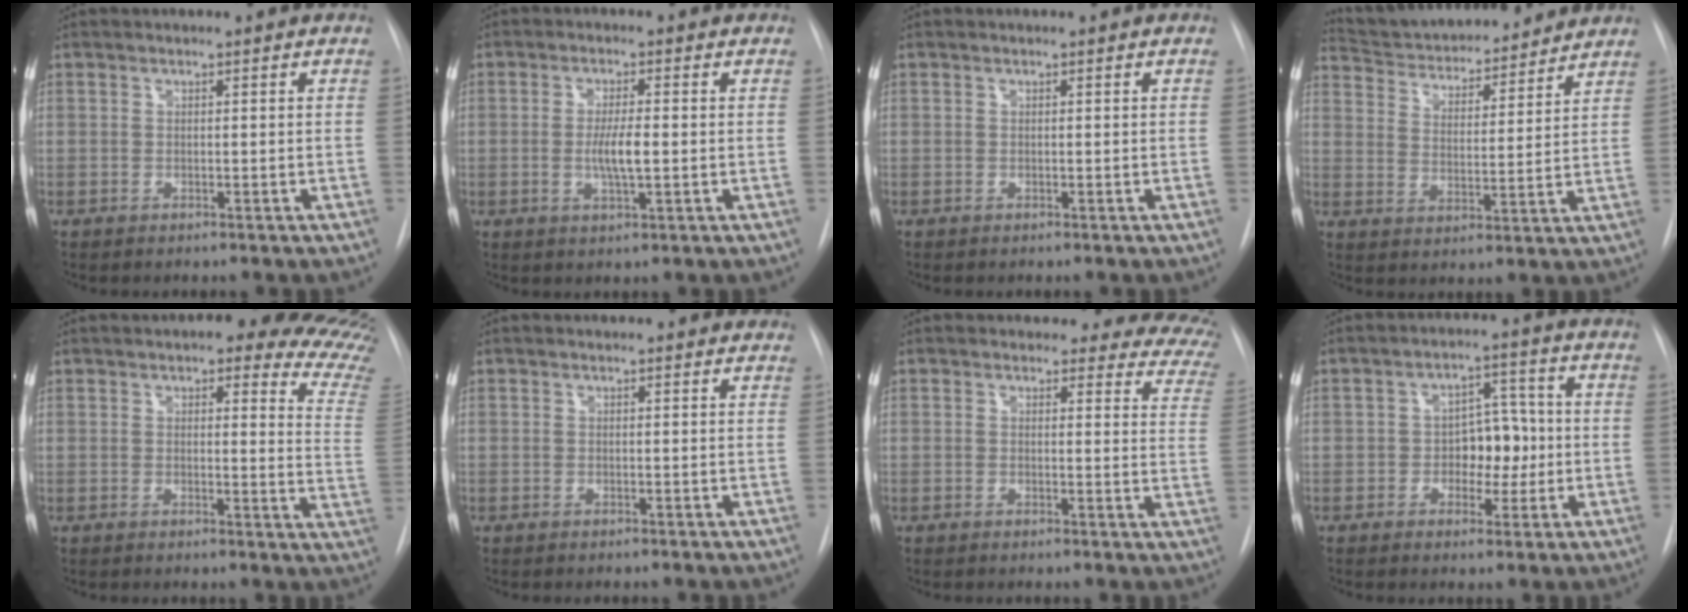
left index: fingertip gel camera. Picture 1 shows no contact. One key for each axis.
{"total": 4.3, "fx": -1.4, "fy": 0.5, "fz": 4.0, "tx": -0.077, "ty": -0.011, "tz": -0.022}
{"total": 0.0}
{"total": 16.1, "fx": 15.0, "fy": 3.3, "fz": 4.9, "tx": -0.076, "ty": 0.006, "tz": 0.226}
{"total": 15.1, "fx": 13.2, "fy": 2.9, "fz": 6.5, "tx": -0.048, "ty": -0.088, "tz": 0.111}
{"total": 2.9, "fx": 2.5, "fy": 1.2, "fz": 0.9, "tx": -0.008, "ty": 0.009, "tz": 0.014}
{"total": 12.6, "fx": 11.2, "fy": 4.9, "fz": 3.0, "tx": 0.012, "ty": -0.061, "tz": 0.075}
{"total": 6.5, "fx": -1.7, "fy": 4.0, "fz": 4.8, "tx": -0.062, "ty": 0.013, "tz": -0.024}